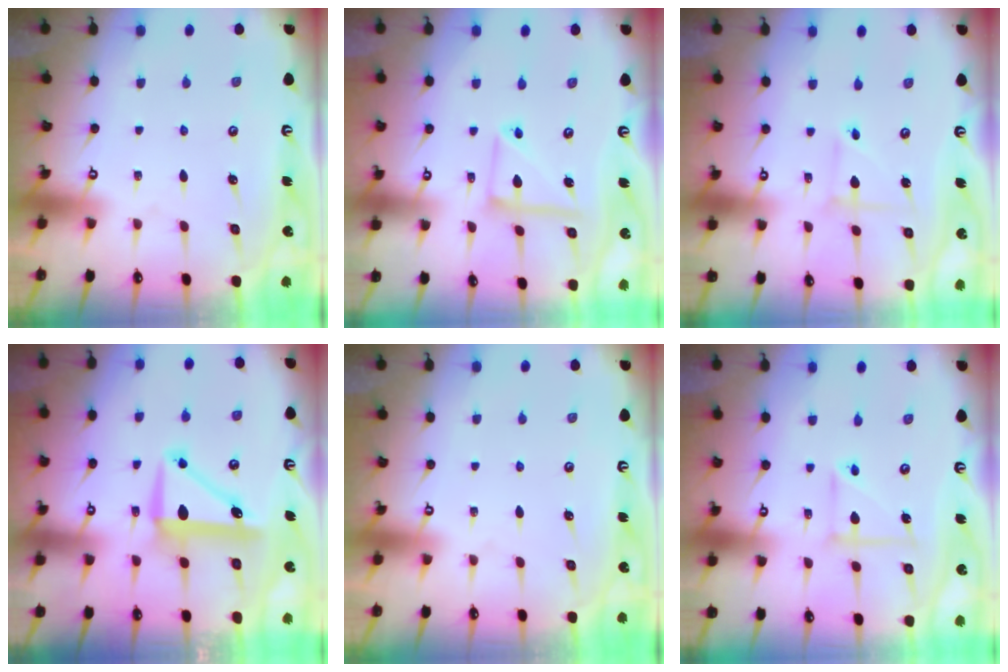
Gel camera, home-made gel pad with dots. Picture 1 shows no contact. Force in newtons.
{"total": 10.3, "press": 10.3, "slide": 1.0}
{"total": 2.5, "press": 2.5, "slide": 0.2}
{"total": 8.1, "press": 8.0, "slide": 1.6}
{"total": 0.0}
{"total": 5.8, "press": 5.8, "slide": 0.4}